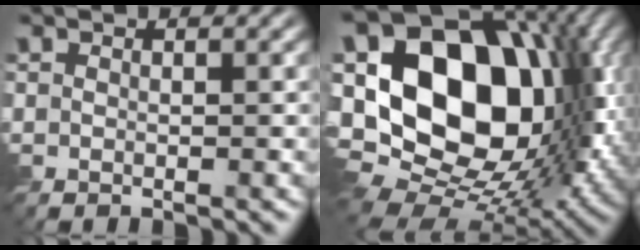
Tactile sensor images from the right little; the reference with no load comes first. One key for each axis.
{"total": 19.6, "fx": 0.8, "fy": 13.5, "fz": 14.2, "tx": -0.264, "ty": 0.000, "tz": 0.037}